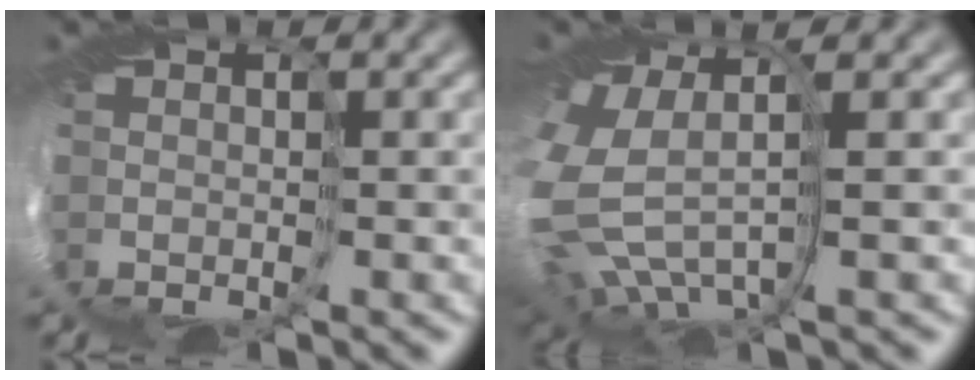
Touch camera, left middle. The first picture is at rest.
{"total": 7.5, "force": [-0.3, 5.1, 5.5], "torque": [-0.170, -0.036, 0.022]}